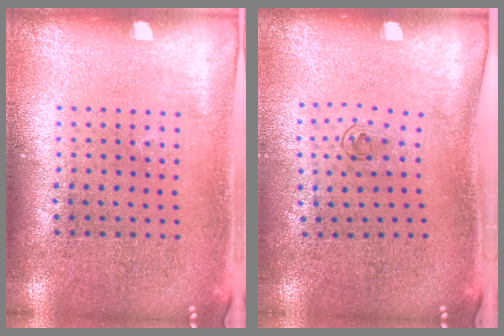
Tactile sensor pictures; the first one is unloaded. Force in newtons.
{"total": 0.6, "press": 0.3, "slide": 0.6}